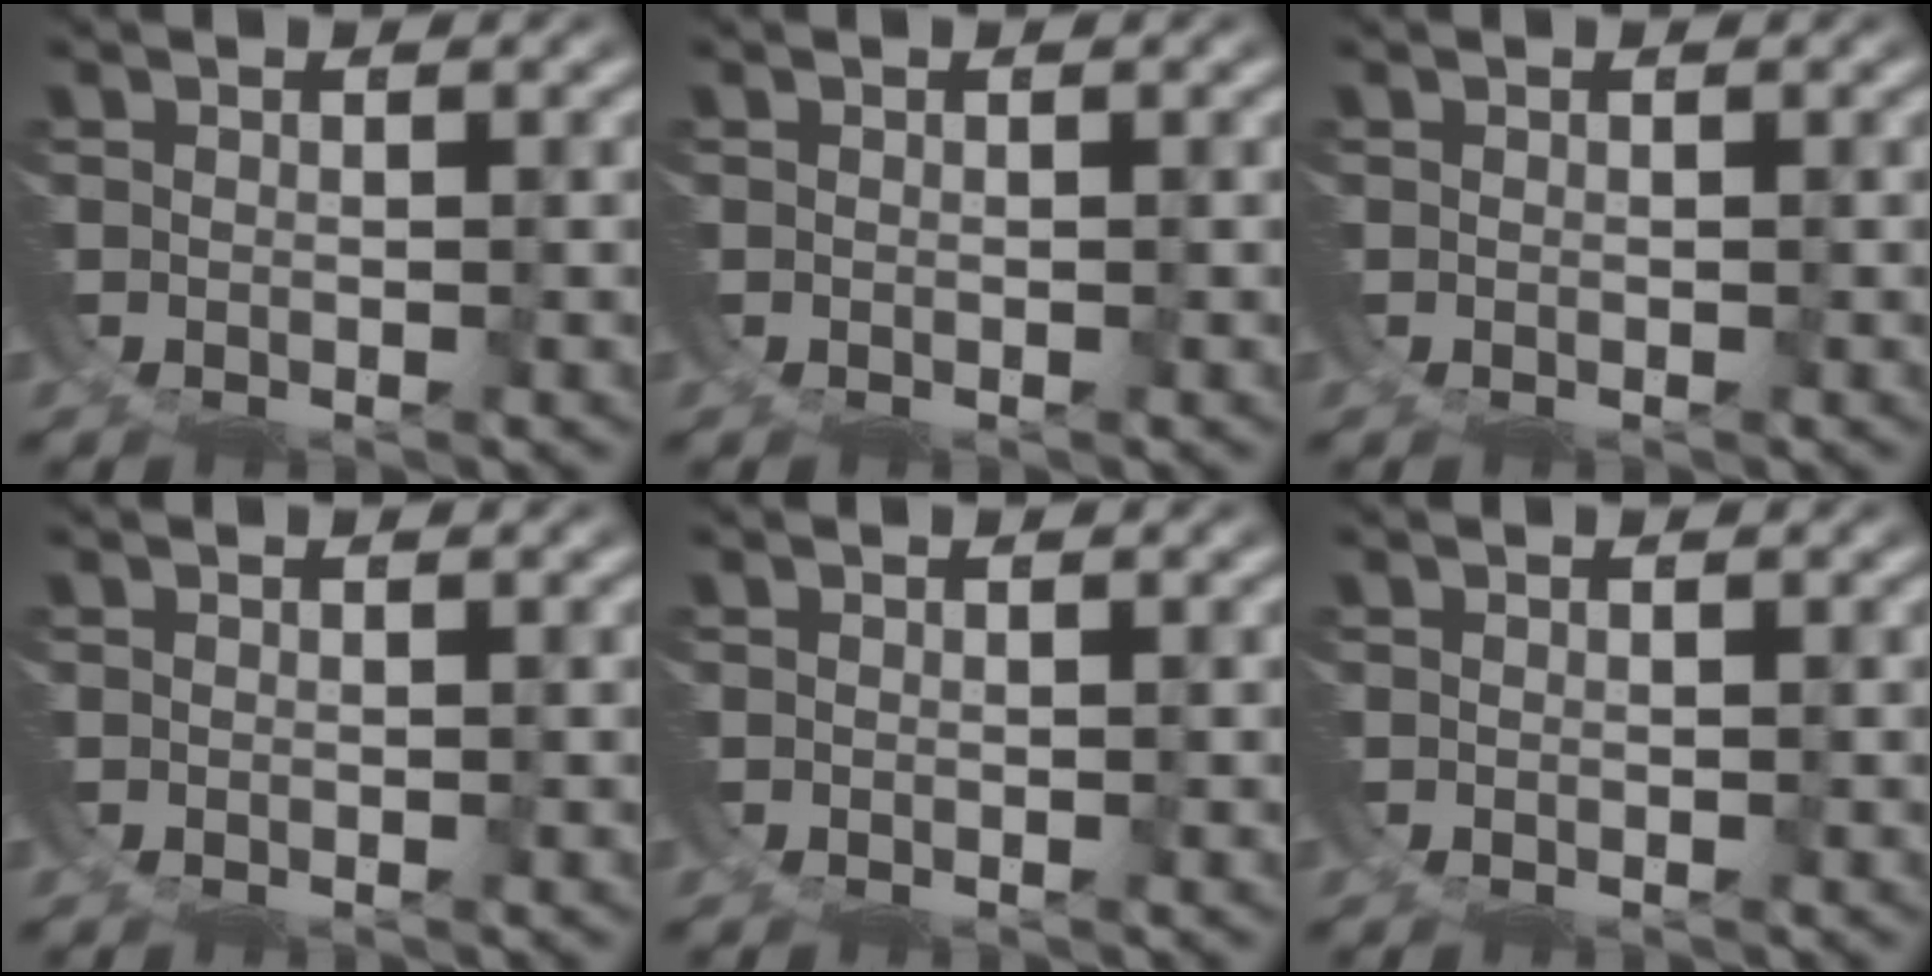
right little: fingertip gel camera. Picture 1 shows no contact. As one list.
[{"total": 0.0}, {"total": 0.0}, {"total": 0.0}, {"total": 0.0}, {"total": 0.0}]